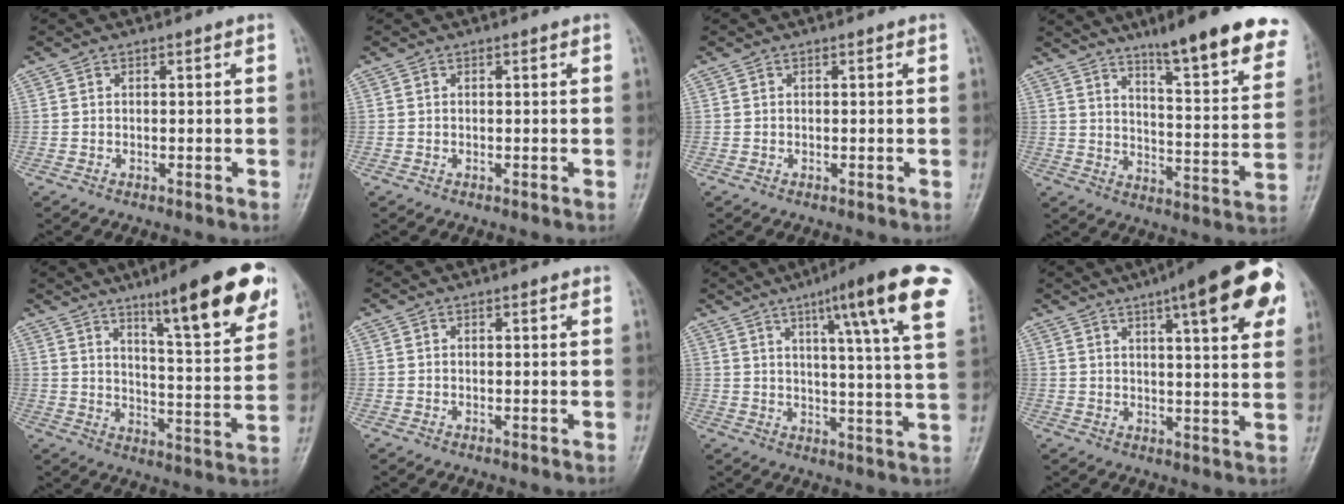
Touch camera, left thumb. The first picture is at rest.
{"total": 0.0}
{"total": 0.0}
{"total": 20.8, "force": [14.5, 3.4, 14.5], "torque": [-0.168, -0.067, 0.203]}
{"total": 17.8, "force": [10.7, 2.9, 13.9], "torque": [-0.169, -0.052, 0.160]}
{"total": 0.6, "force": [0.4, 0.1, 0.5], "torque": [-0.008, 0.001, 0.003]}
{"total": 19.4, "force": [10.0, 1.8, 16.5], "torque": [-0.216, -0.029, 0.126]}
{"total": 17.9, "force": [8.5, 4.2, 15.2], "torque": [-0.184, -0.011, 0.110]}